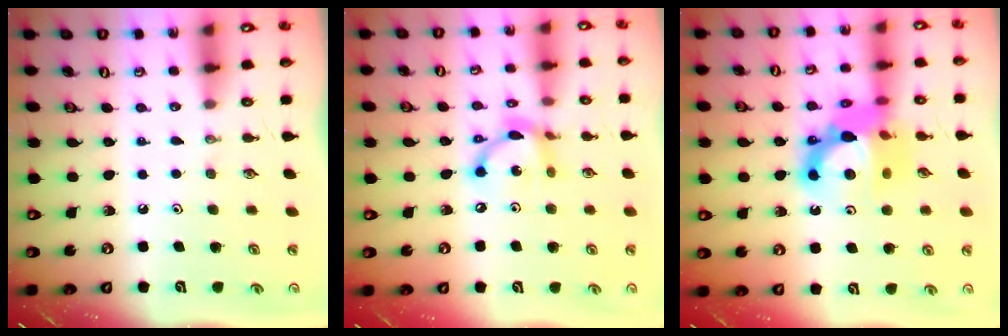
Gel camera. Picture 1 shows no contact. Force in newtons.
{"total": 11.7, "press": 11.6, "slide": 0.6}
{"total": 14.1, "press": 14.1, "slide": 1.3}